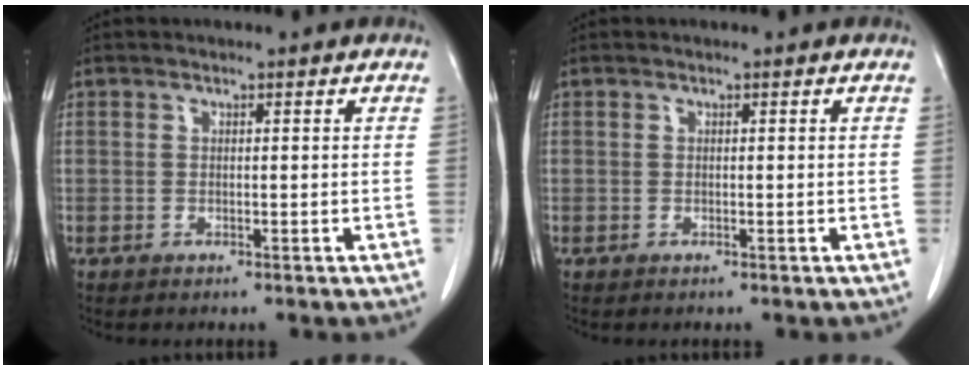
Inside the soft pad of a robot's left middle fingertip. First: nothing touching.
{"total": 0.0}